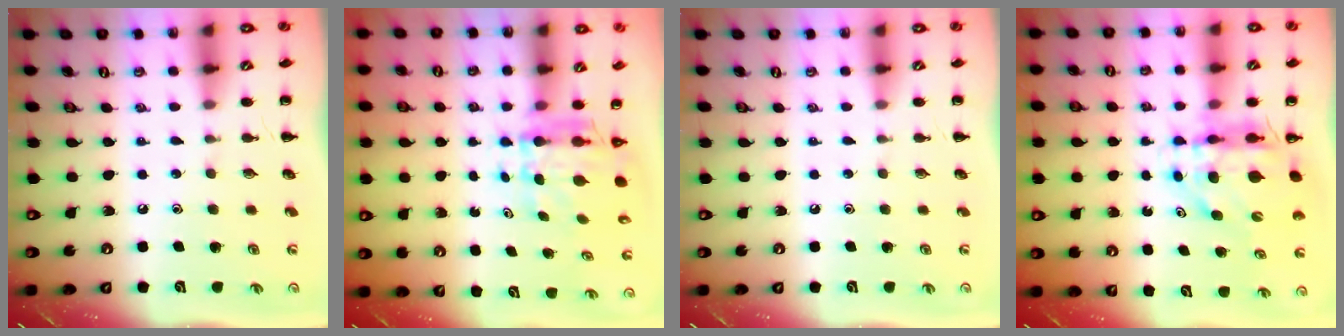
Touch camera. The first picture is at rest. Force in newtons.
{"total": 5.7, "press": 5.6, "slide": 1.1}
{"total": 0.0}
{"total": 7.4, "press": 7.0, "slide": 2.2}